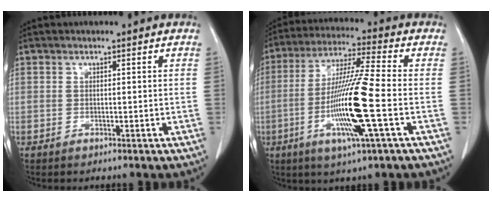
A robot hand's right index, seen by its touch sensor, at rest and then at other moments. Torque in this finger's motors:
{"motor_torque": [2.15, 0.00, 0.47, 0.21]}